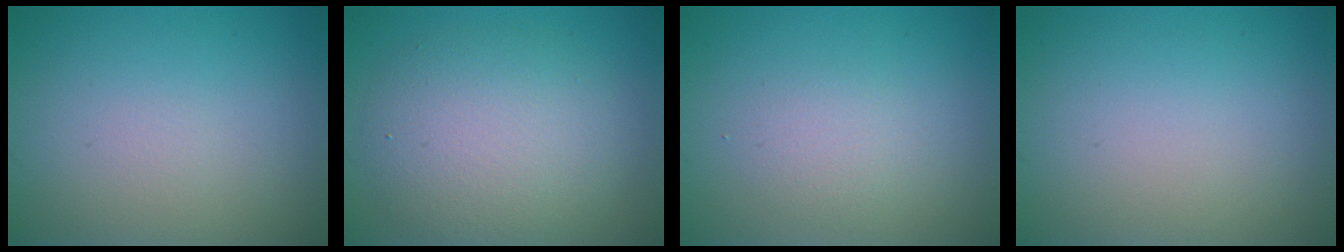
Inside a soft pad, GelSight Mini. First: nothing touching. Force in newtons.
{"total": 6.1, "press": 6.1, "slide": 0.4}
{"total": 1.6, "press": 1.6, "slide": 0.1}
{"total": 0.0}